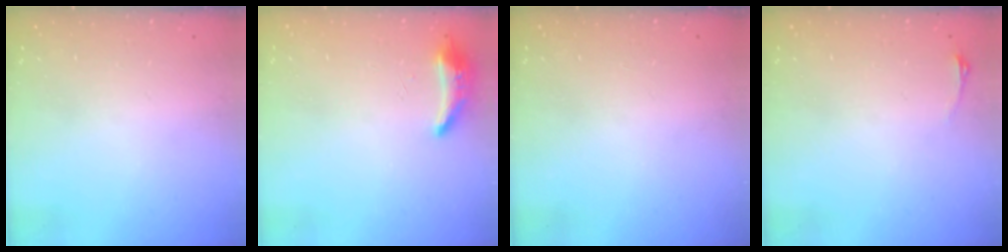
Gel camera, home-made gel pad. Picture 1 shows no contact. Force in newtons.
{"total": 8.7, "press": 8.5, "slide": 2.0}
{"total": 0.0}
{"total": 2.9, "press": 2.6, "slide": 1.5}